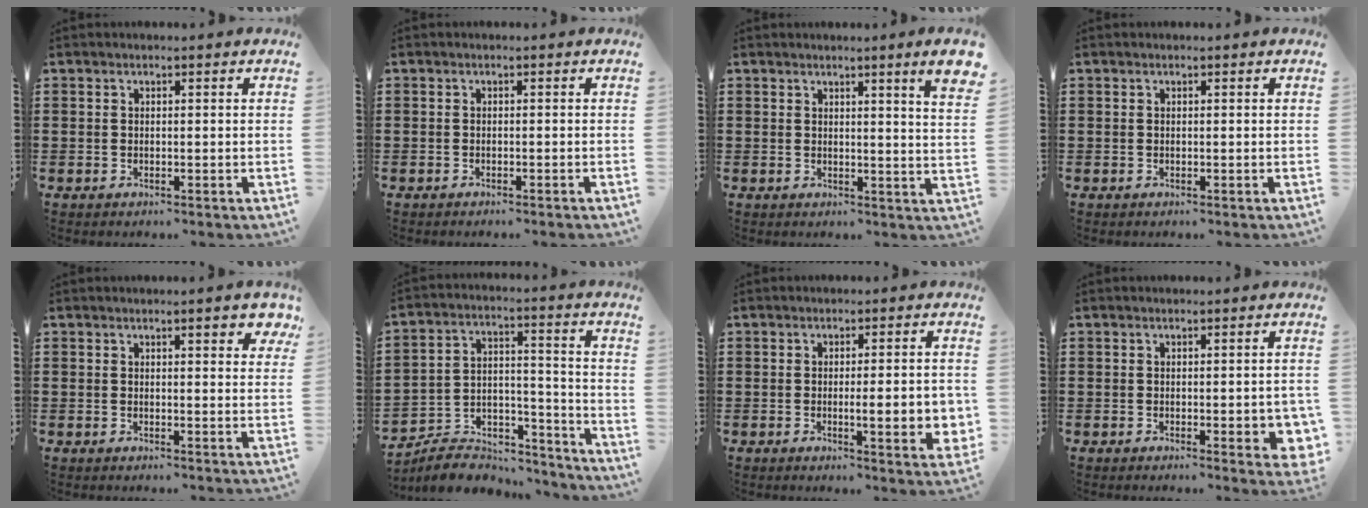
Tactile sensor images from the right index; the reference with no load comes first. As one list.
[{"total": 0.6, "force": [-0.5, -0.1, 0.1], "torque": [-0.004, -0.003, -0.010]}, {"total": 4.5, "force": [3.0, -0.5, 3.3], "torque": [-0.054, -0.014, 0.048]}, {"total": 0.0}, {"total": 3.0, "force": [1.8, 0.6, 2.3], "torque": [-0.033, 0.000, 0.028]}, {"total": 7.7, "force": [-7.0, 2.7, 2.0], "torque": [-0.029, 0.024, -0.132]}, {"total": 6.5, "force": [-0.8, 1.1, 6.3], "torque": [-0.088, -0.010, -0.014]}, {"total": 3.5, "force": [-0.5, 0.9, 3.3], "torque": [-0.053, -0.001, -0.007]}]